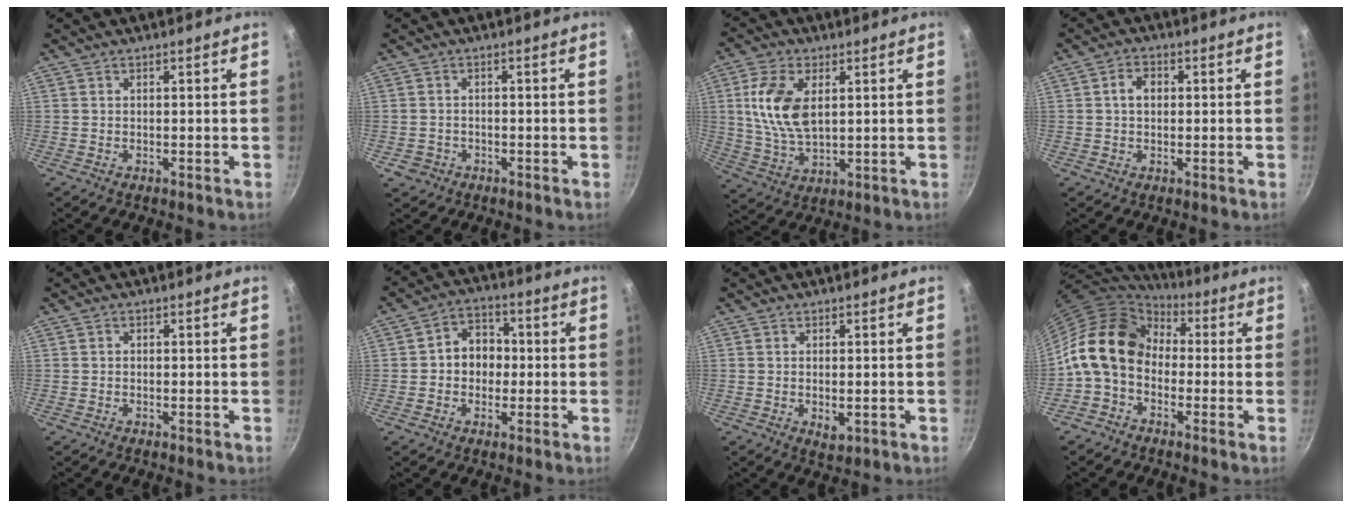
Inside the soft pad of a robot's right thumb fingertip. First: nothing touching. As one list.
[{"total": 2.5, "force": [-1.1, 2.1, 0.8], "torque": [-0.014, 0.013, -0.009]}, {"total": 12.0, "force": [2.8, 6.7, 9.5], "torque": [-0.184, -0.012, 0.057]}, {"total": 3.7, "force": [0.5, 2.7, 2.5], "torque": [-0.029, 0.009, 0.004]}, {"total": 0.6, "force": [0.0, 0.5, 0.2], "torque": [-0.003, 0.004, -0.001]}, {"total": 8.0, "force": [-0.1, 6.6, 4.4], "torque": [-0.025, 0.018, -0.013]}, {"total": 2.6, "force": [-0.3, 1.4, 2.2], "torque": [-0.035, -0.009, -0.002]}, {"total": 14.2, "force": [-0.4, 10.9, 9.0], "torque": [-0.132, 0.038, -0.029]}]